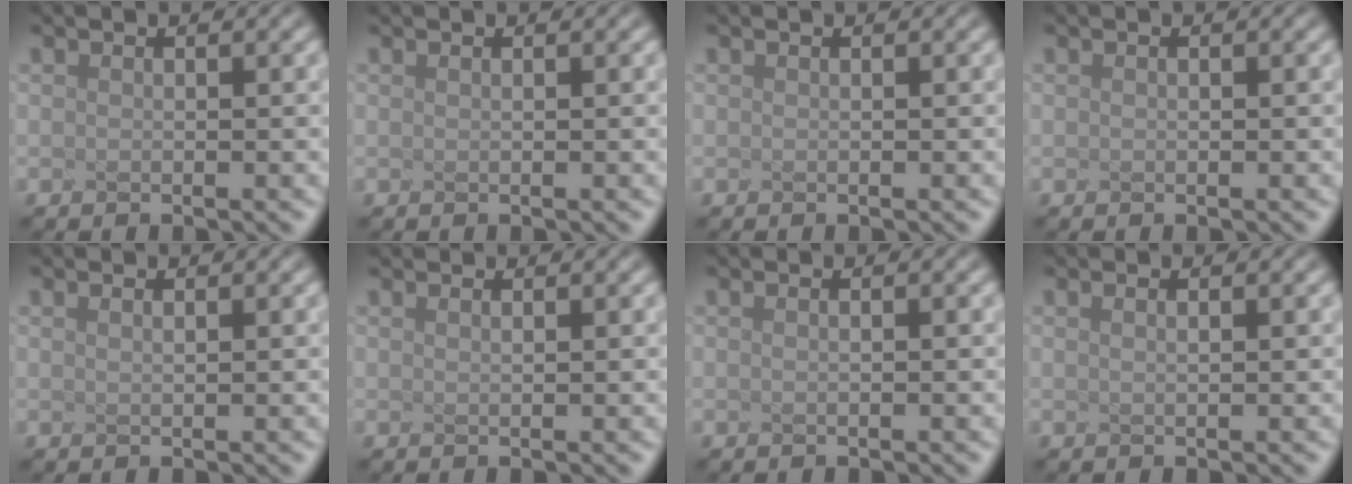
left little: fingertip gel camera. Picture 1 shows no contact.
{"total": 0.5, "force": [0.3, 0.3, 0.4], "torque": [-0.001, 0.008, -0.001]}
{"total": 0.0}
{"total": 0.0}
{"total": 0.6, "force": [0.4, 0.1, 0.5], "torque": [-0.005, 0.004, 0.003]}
{"total": 0.7, "force": [0.6, 0.2, 0.4], "torque": [-0.001, 0.009, 0.005]}
{"total": 0.6, "force": [0.0, 0.3, 0.5], "torque": [-0.005, 0.008, -0.002]}
{"total": 0.7, "force": [0.3, 0.3, 0.6], "torque": [-0.007, 0.008, 0.000]}